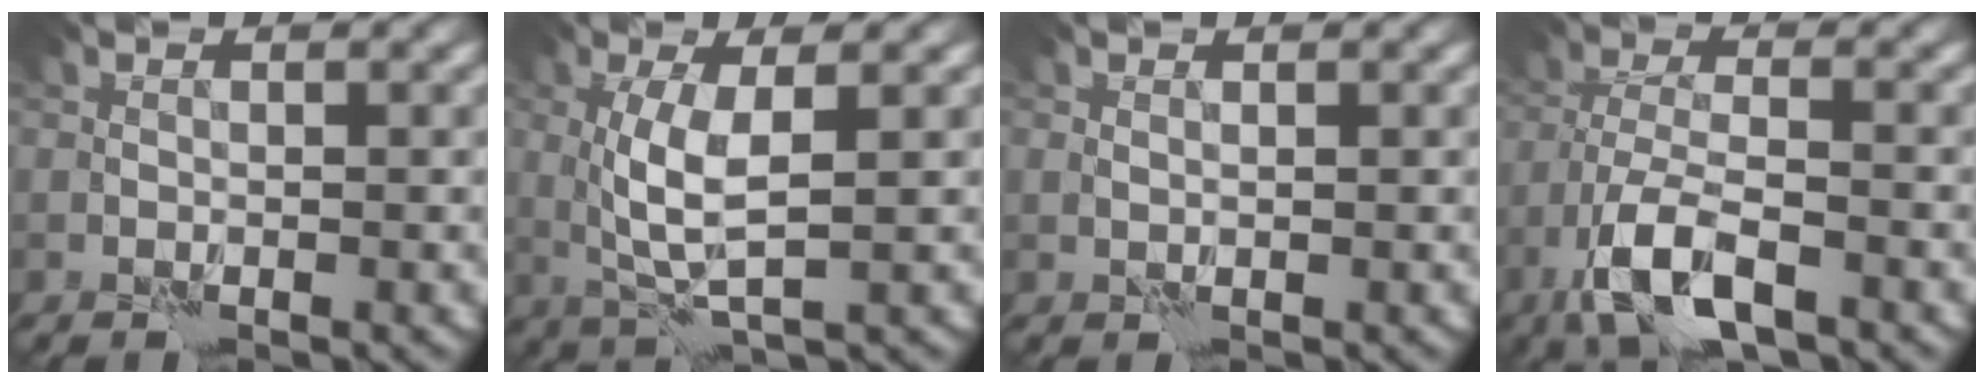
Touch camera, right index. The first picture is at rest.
{"total": 4.2, "force": [0.9, 0.9, 4.0], "torque": [-0.086, -0.004, 0.020]}
{"total": 0.6, "force": [0.5, 0.2, 0.2], "torque": [-0.003, -0.004, 0.011]}
{"total": 6.7, "force": [-3.9, 2.1, 5.0], "torque": [-0.097, -0.002, -0.079]}